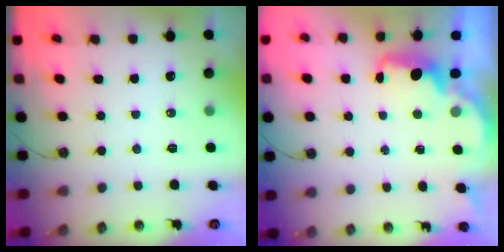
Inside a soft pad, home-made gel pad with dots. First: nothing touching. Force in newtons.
{"total": 2.1, "press": 2.0, "slide": 0.7}